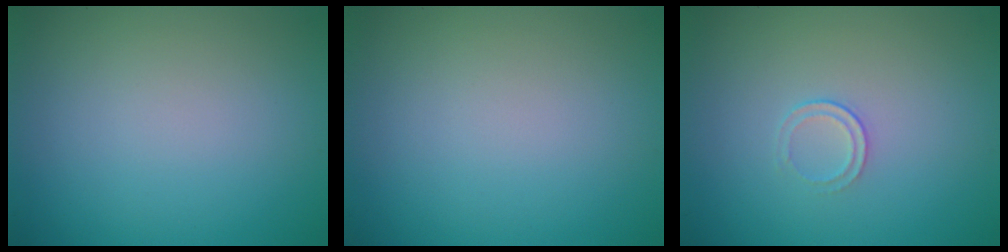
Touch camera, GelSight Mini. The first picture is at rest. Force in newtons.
{"total": 0.0}
{"total": 1.0, "press": 0.5, "slide": 0.9}